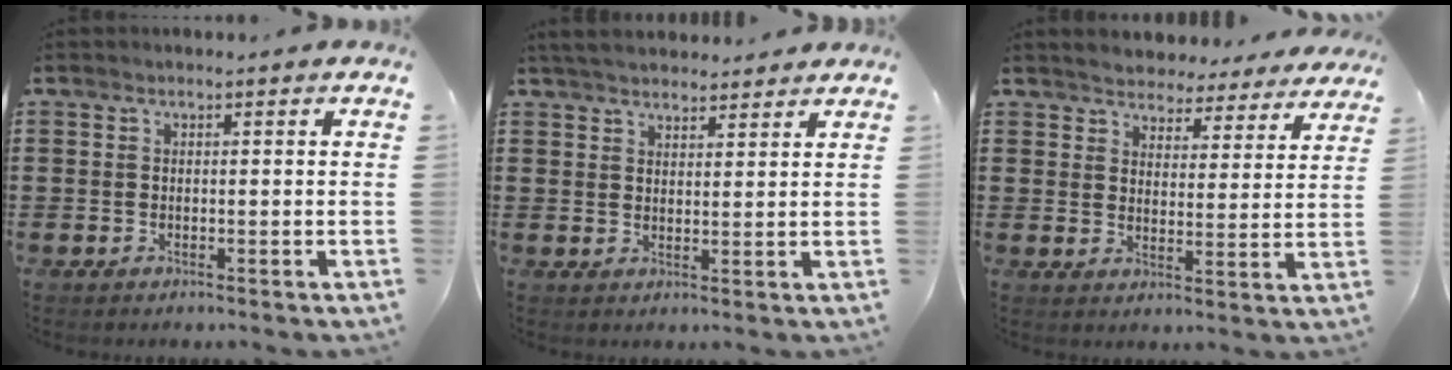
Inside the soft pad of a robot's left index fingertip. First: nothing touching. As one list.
[{"total": 3.8, "force": [3.7, 0.6, 0.7], "torque": [-0.023, -0.004, 0.070]}, {"total": 4.1, "force": [4.1, 0.3, -0.3], "torque": [-0.020, -0.028, 0.070]}]